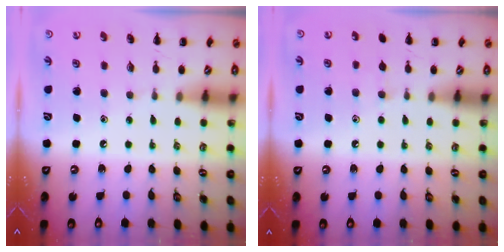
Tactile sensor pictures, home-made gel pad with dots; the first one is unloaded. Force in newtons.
{"total": 2.8, "press": 2.5, "slide": 1.3}